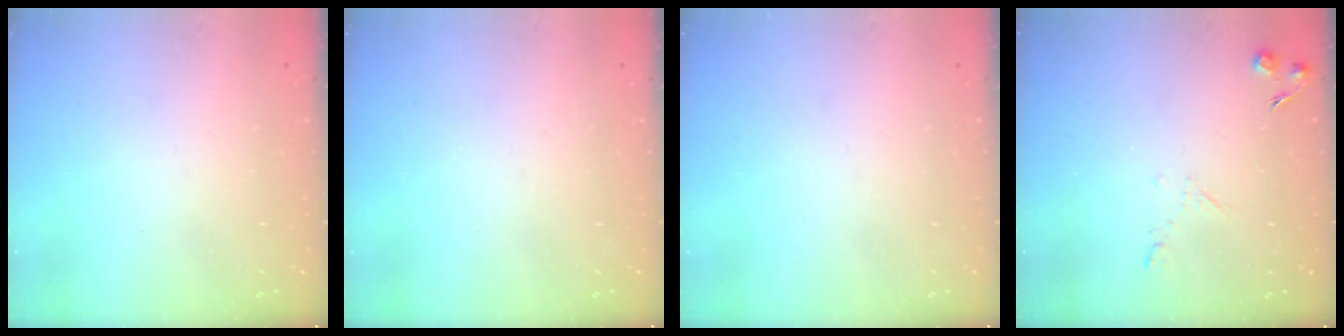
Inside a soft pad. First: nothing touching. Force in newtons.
{"total": 0.0}
{"total": 0.0}
{"total": 4.7, "press": 4.6, "slide": 0.8}